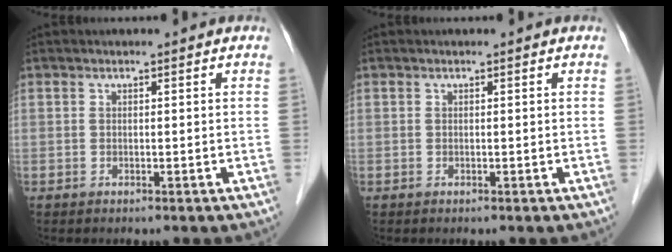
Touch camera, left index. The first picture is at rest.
{"total": 0.0}